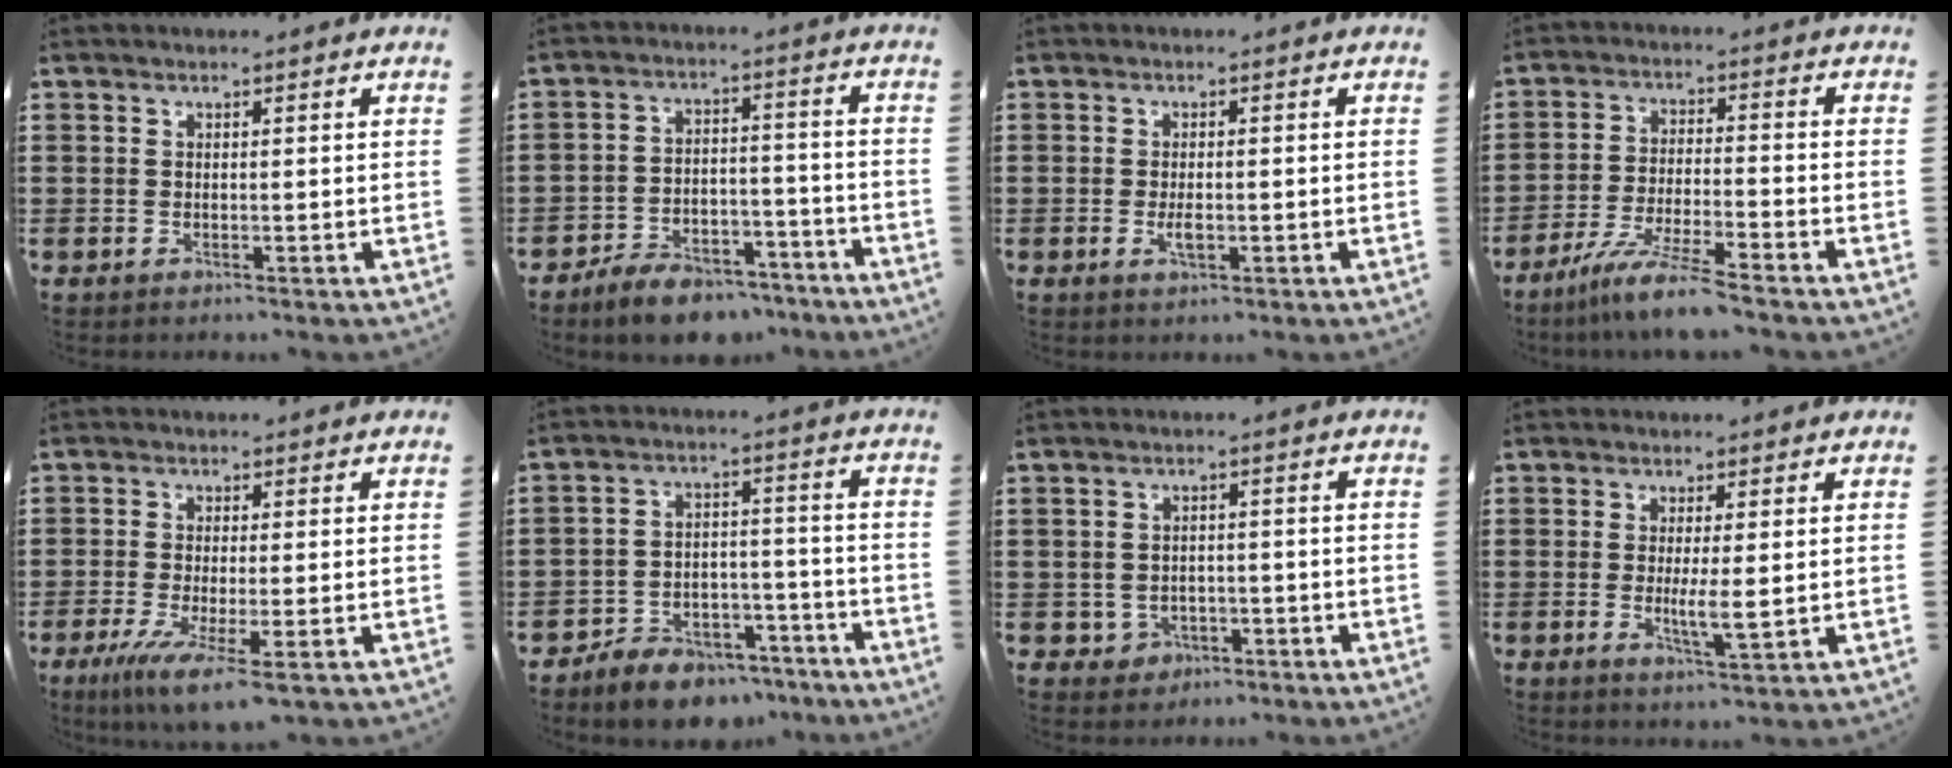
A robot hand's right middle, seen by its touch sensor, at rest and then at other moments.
{"total": 7.2, "force": [-6.7, 1.8, 1.7], "torque": [-0.026, 0.022, -0.128]}
{"total": 2.3, "force": [-0.6, 0.8, 2.1], "torque": [-0.048, -0.005, -0.012]}
{"total": 7.9, "force": [-6.6, -0.3, 4.2], "torque": [-0.089, -0.014, -0.127]}
{"total": 5.2, "force": [-2.3, 0.4, 4.7], "torque": [-0.097, -0.022, -0.036]}
{"total": 7.6, "force": [-7.1, 2.3, 1.4], "torque": [-0.014, 0.032, -0.133]}
{"total": 2.1, "force": [-1.4, 1.6, 0.4], "torque": [-0.017, -0.002, -0.031]}
{"total": 3.8, "force": [-0.1, 0.7, 3.7], "torque": [-0.052, -0.009, -0.004]}